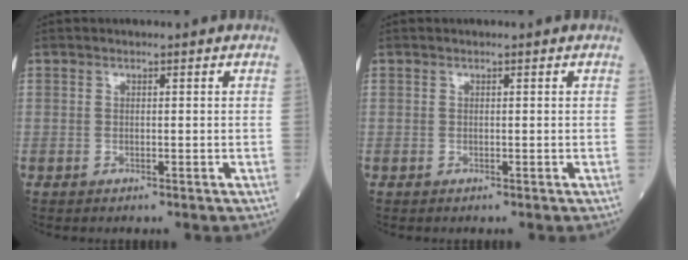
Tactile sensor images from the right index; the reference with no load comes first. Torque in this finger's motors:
{"motor_torque": [0.00, 0.00, 0.00, -0.01]}